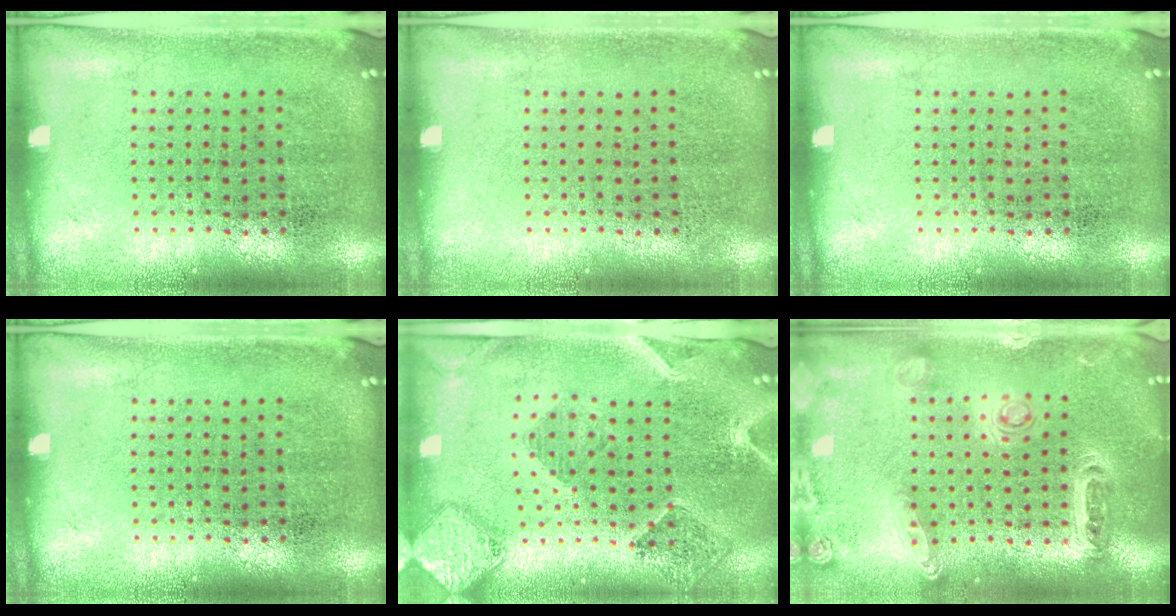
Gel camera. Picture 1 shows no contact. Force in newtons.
{"total": 0.0}
{"total": 0.0}
{"total": 0.0}
{"total": 1.5, "press": 1.4, "slide": 0.4}
{"total": 1.3, "press": 1.3, "slide": 0.2}